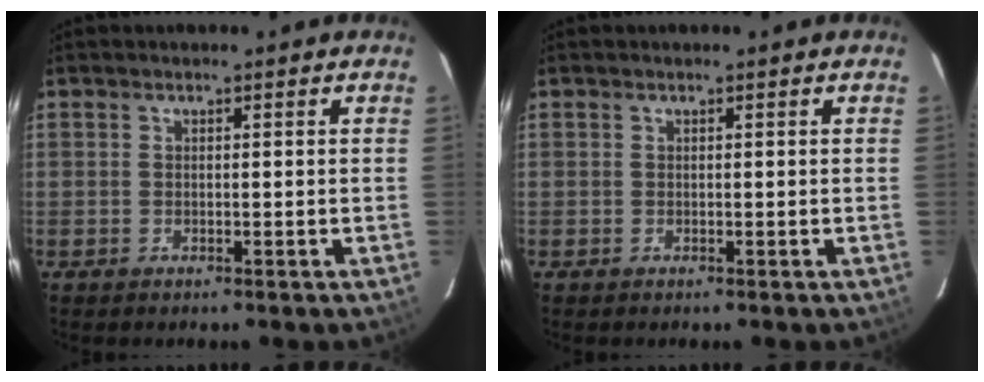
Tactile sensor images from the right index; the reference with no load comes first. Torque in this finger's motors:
{"motor_torque": [0.00, 0.00, 0.00, 0.00]}